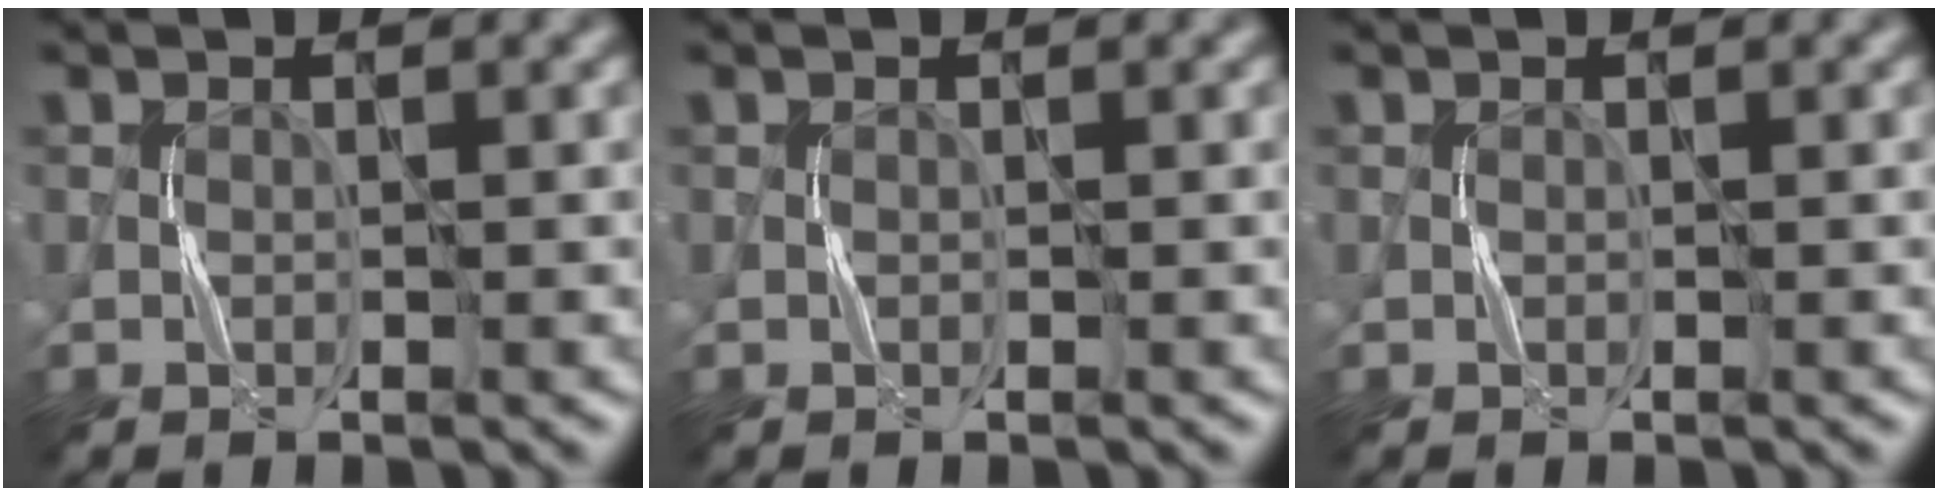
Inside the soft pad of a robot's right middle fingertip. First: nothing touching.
{"total": 0.0}
{"total": 0.0}